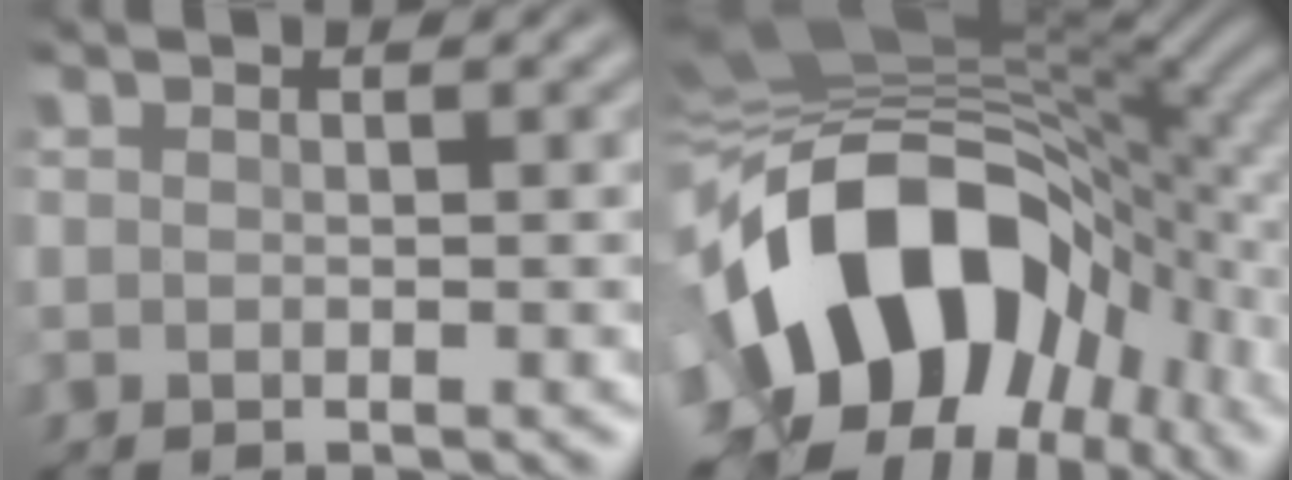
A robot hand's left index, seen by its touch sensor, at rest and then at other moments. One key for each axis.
{"total": 17.8, "fx": -3.7, "fy": 11.6, "fz": 13.0, "tx": -0.235, "ty": 0.006, "tz": -0.068}